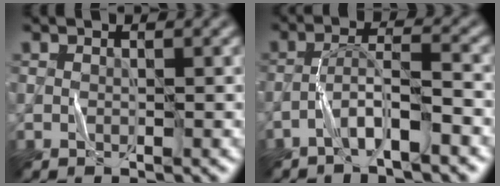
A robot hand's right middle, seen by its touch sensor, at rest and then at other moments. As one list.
[{"total": 3.5, "force": [-2.7, 0.0, 2.3], "torque": [-0.038, 0.014, -0.056]}]